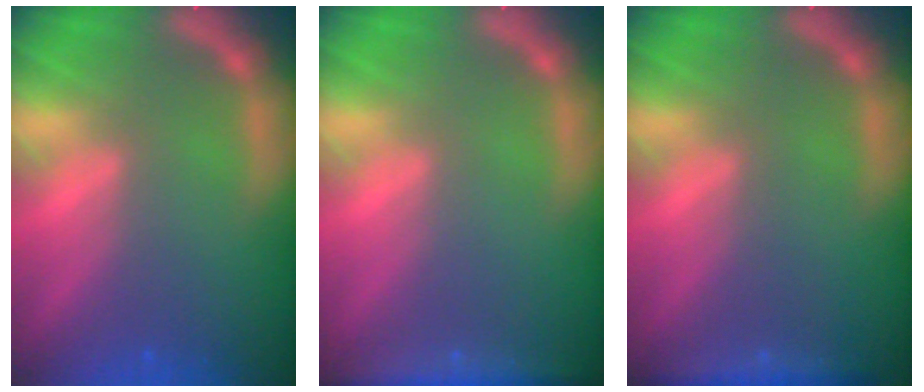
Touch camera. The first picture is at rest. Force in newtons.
{"total": 5.0}
{"total": 2.4}